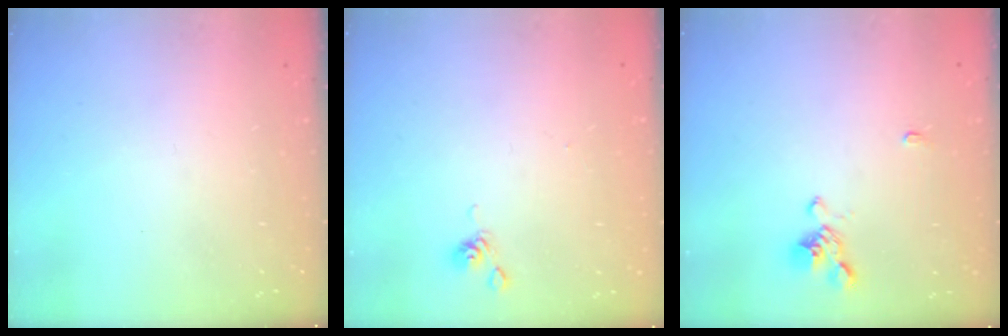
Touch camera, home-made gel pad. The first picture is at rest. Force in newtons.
{"total": 6.0, "press": 6.0, "slide": 0.2}
{"total": 1.6, "press": 1.3, "slide": 0.9}